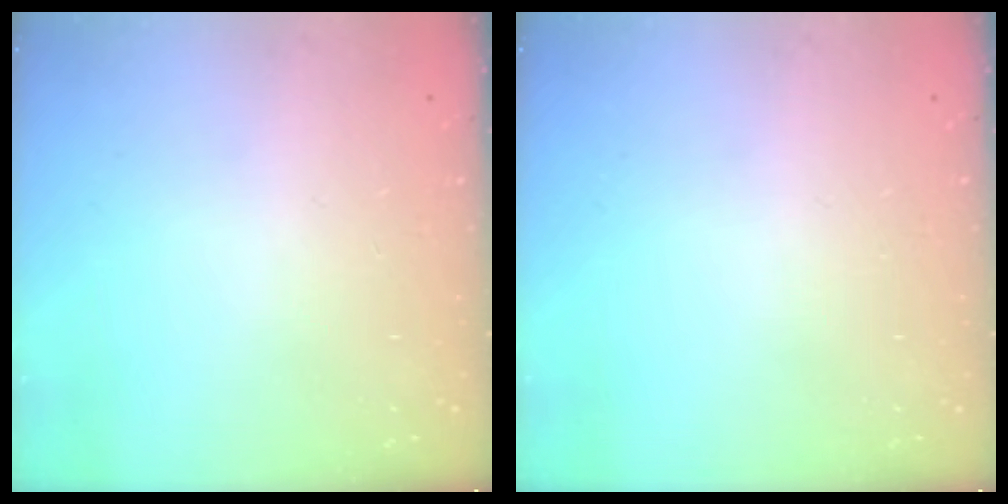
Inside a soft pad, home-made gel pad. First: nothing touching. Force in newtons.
{"total": 0.0}